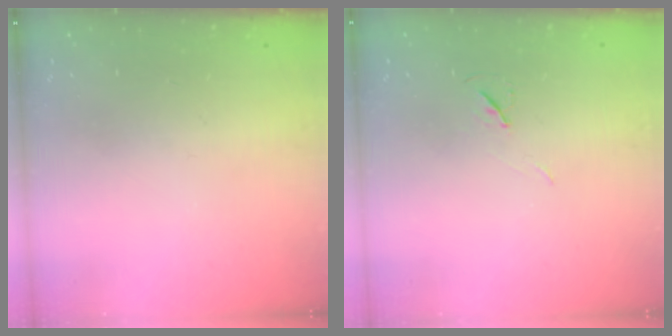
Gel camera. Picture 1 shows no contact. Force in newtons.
{"total": 6.4, "press": 5.8, "slide": 2.5}